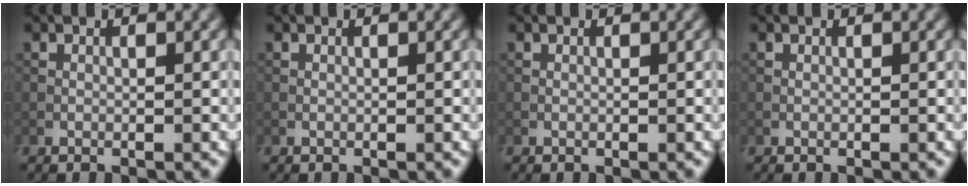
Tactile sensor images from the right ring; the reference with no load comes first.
{"total": 0.0}
{"total": 0.0}
{"total": 0.0}